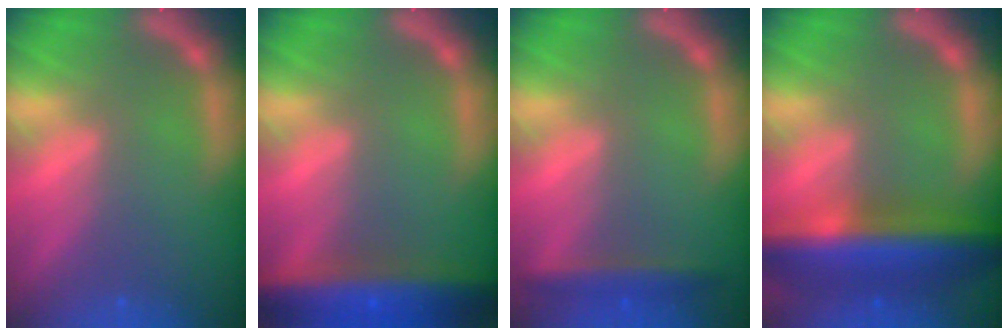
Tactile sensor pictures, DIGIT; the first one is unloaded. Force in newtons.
{"total": 10.0}
{"total": 2.9}
{"total": 10.0}